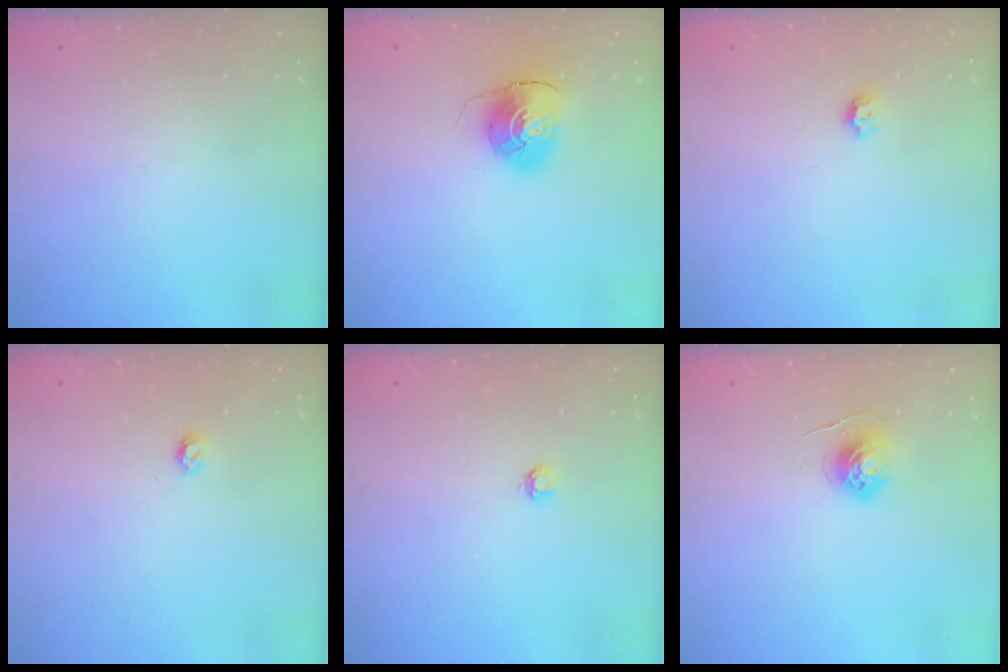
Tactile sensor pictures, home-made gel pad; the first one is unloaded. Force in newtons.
{"total": 8.5, "press": 8.5, "slide": 0.1}
{"total": 5.5, "press": 5.5, "slide": 0.5}
{"total": 3.6, "press": 3.6, "slide": 0.3}
{"total": 3.2, "press": 3.2, "slide": 0.3}
{"total": 5.7, "press": 5.7, "slide": 0.5}